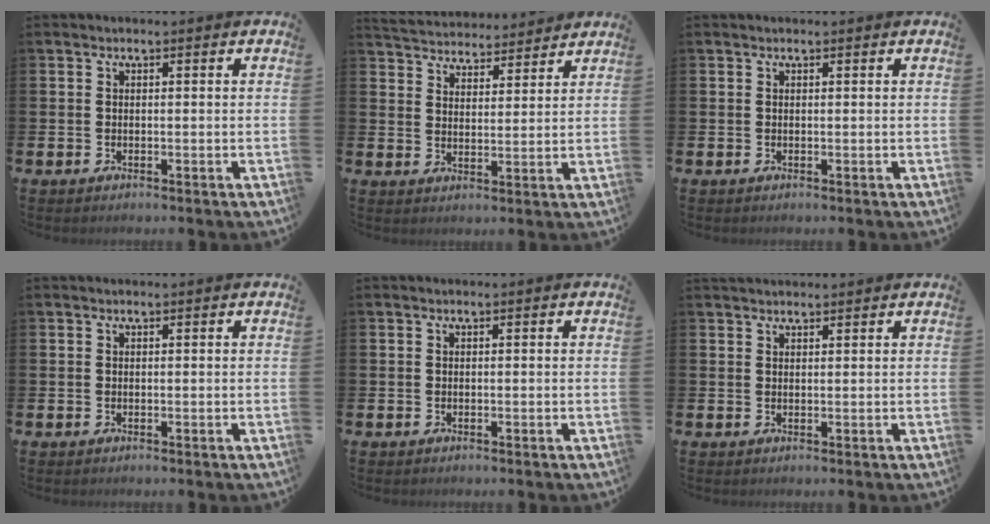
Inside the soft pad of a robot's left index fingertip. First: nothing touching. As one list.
[{"total": 4.8, "force": [4.7, 0.9, -0.3], "torque": [-0.020, -0.033, 0.084]}, {"total": 0.0}, {"total": 0.0}, {"total": 0.0}, {"total": 1.5, "force": [1.5, 0.3, 0.2], "torque": [0.003, -0.004, 0.025]}]